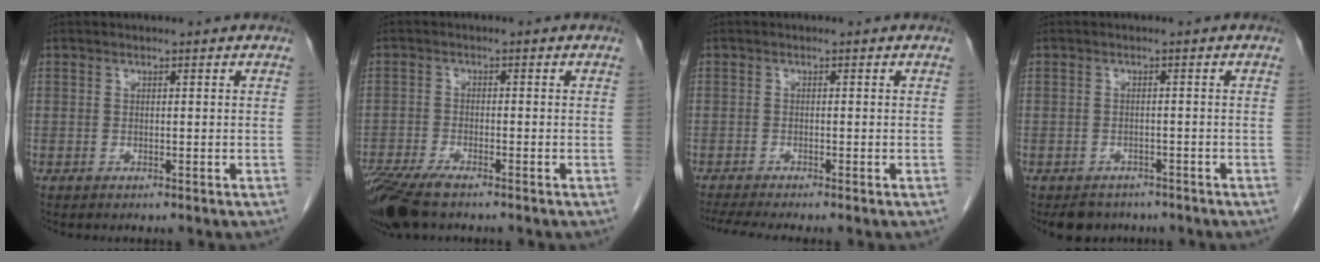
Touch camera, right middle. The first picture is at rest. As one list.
[{"total": 8.4, "force": [-6.4, 2.0, 5.1], "torque": [-0.095, -0.019, -0.115]}, {"total": 4.3, "force": [-3.6, -0.6, 2.3], "torque": [-0.040, -0.014, -0.064]}, {"total": 4.2, "force": [-3.6, 2.2, 0.4], "torque": [-0.003, 0.002, -0.050]}]